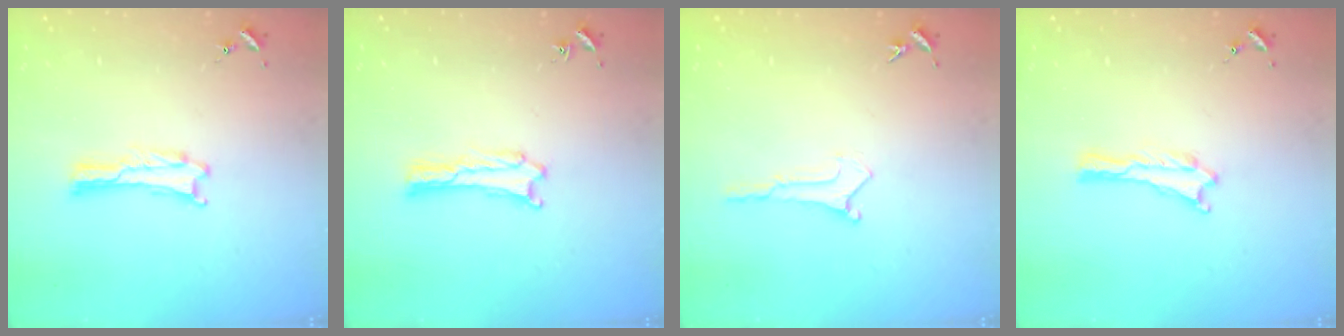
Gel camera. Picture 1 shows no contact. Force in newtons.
{"total": 0.9, "press": 0.9, "slide": 0.0}
{"total": 0.0}
{"total": 0.0}